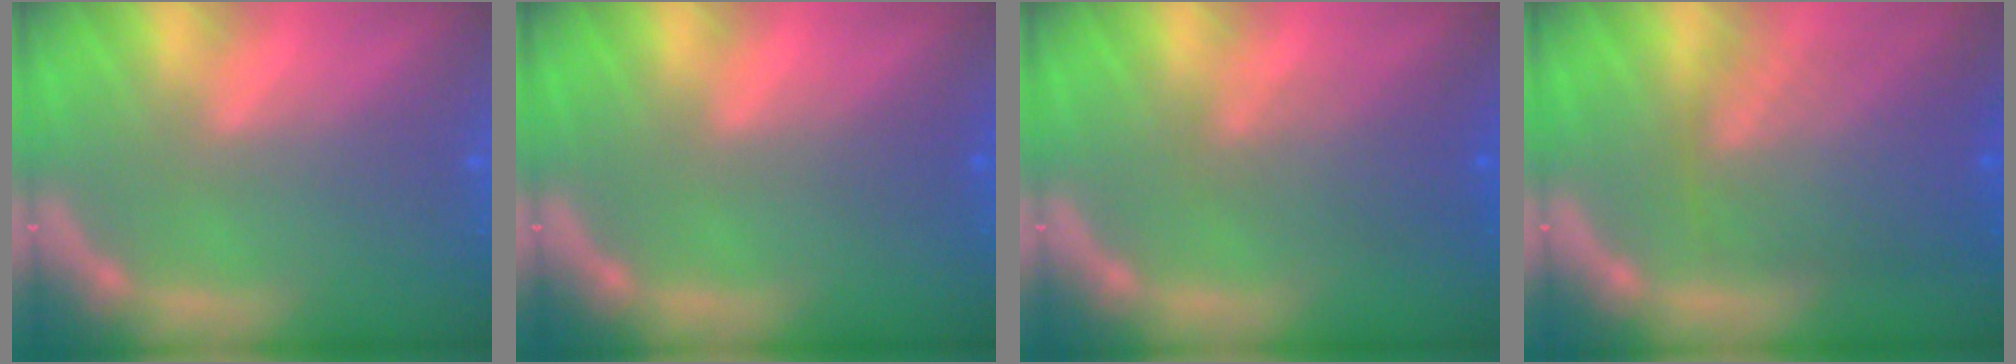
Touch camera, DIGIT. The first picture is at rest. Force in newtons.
{"total": 1.0}
{"total": 3.5}
{"total": 8.0}